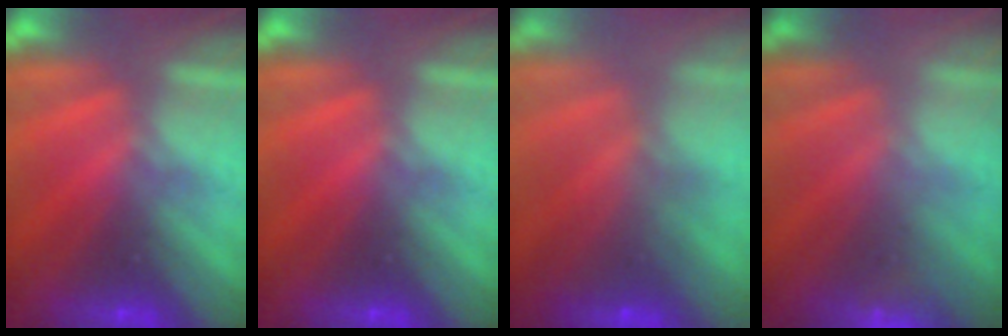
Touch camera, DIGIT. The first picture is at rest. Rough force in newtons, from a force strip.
{"total": 0.0}
{"total": 6.7}
{"total": 2.2}